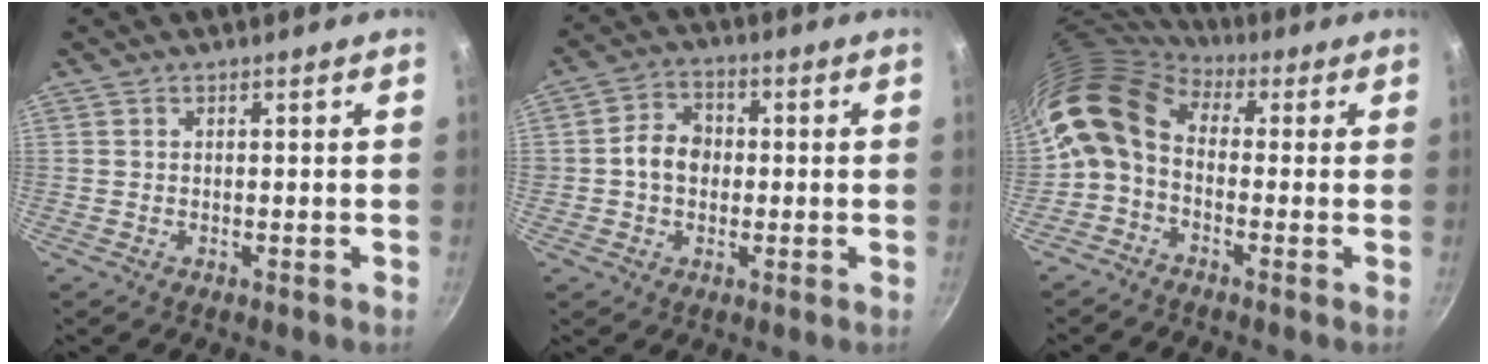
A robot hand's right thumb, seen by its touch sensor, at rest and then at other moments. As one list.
[{"total": 6.9, "force": [-0.2, 5.7, 3.9], "torque": [-0.037, 0.016, -0.014]}, {"total": 10.6, "force": [0.3, 7.3, 7.7], "torque": [-0.140, 0.026, -0.018]}]